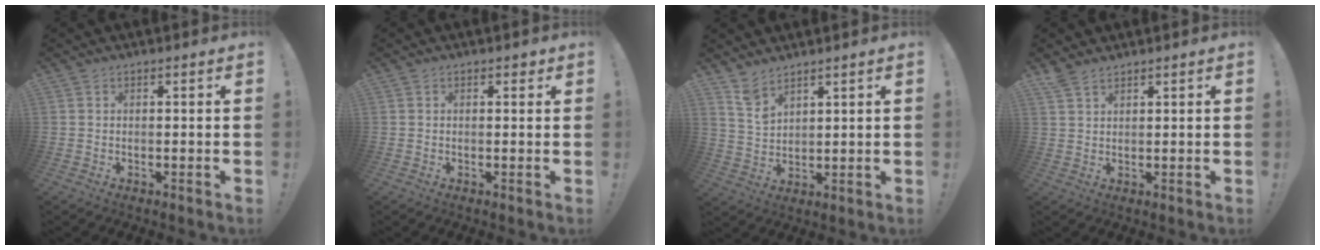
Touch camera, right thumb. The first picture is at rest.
{"total": 0.9, "force": [0.4, 0.7, 0.4], "torque": [0.007, -0.003, 0.005]}
{"total": 5.9, "force": [5.1, 2.2, 2.1], "torque": [-0.036, -0.032, 0.098]}
{"total": 3.7, "force": [3.1, 1.3, 1.5], "torque": [-0.029, -0.016, 0.060]}